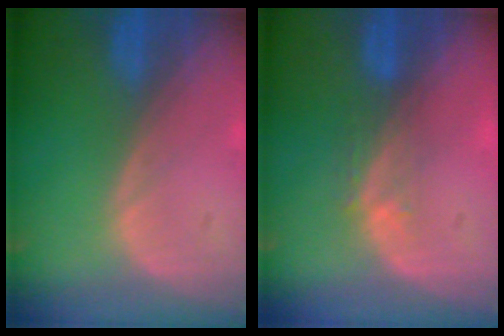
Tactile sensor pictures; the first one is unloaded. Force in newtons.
{"total": 2.9, "press": 2.4, "slide": 1.7}